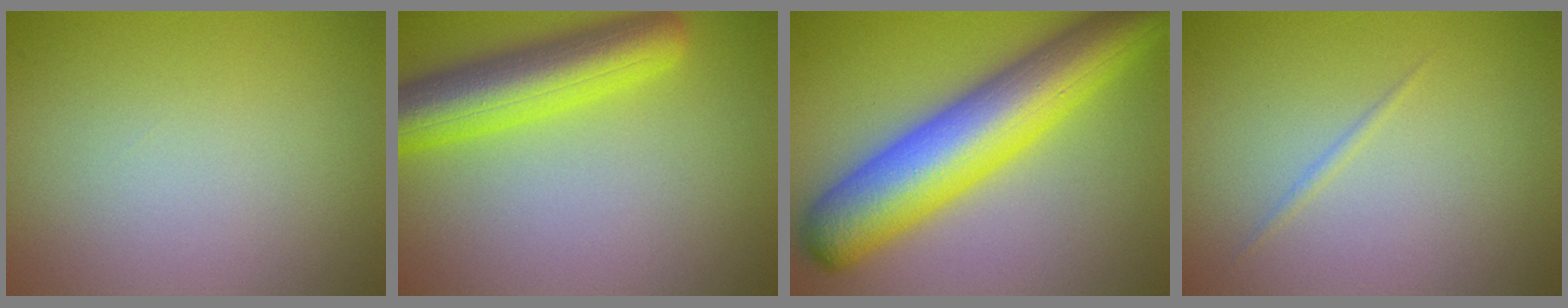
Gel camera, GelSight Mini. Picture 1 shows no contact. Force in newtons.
{"total": 7.3, "press": 7.3, "slide": 0.2}
{"total": 11.7, "press": 11.7, "slide": 0.2}
{"total": 0.6, "press": 0.6, "slide": 0.0}